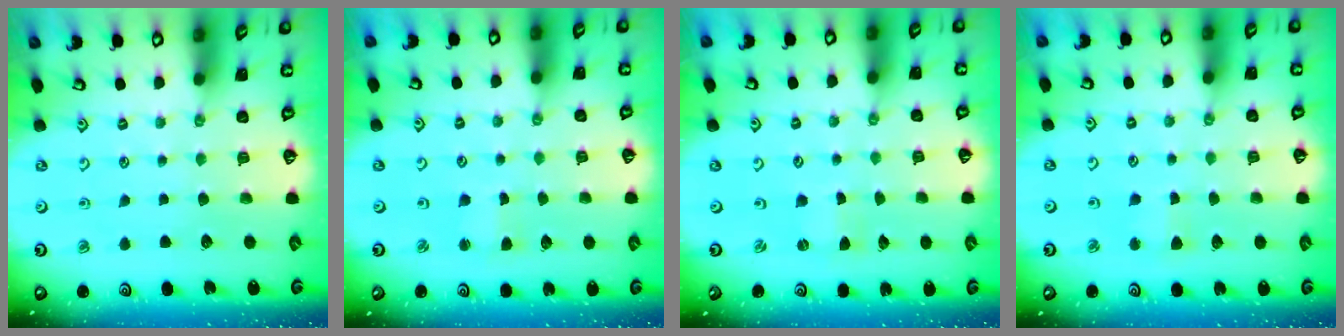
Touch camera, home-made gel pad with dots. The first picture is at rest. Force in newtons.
{"total": 2.3, "press": 2.3, "slide": 0.4}
{"total": 0.0}
{"total": 2.2, "press": 2.2, "slide": 0.2}